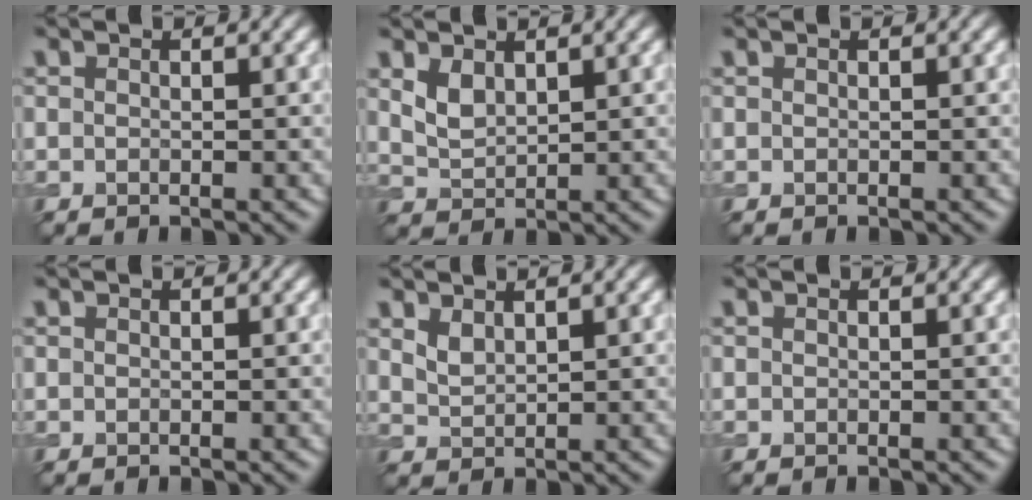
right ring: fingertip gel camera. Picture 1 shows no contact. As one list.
[{"total": 1.9, "force": [1.0, 1.1, 1.1], "torque": [-0.029, -0.003, 0.026]}, {"total": 0.0}, {"total": 0.0}, {"total": 1.3, "force": [0.9, 0.5, 0.7], "torque": [-0.017, -0.001, 0.024]}, {"total": 0.0}]